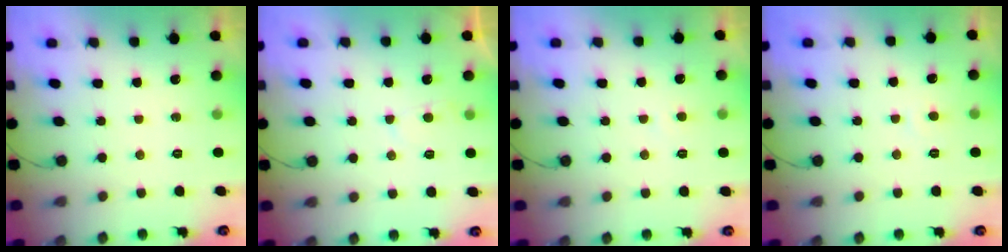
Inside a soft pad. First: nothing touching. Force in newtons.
{"total": 3.1, "press": 3.1, "slide": 0.4}
{"total": 2.5, "press": 2.4, "slide": 0.3}
{"total": 3.7, "press": 3.7, "slide": 0.3}